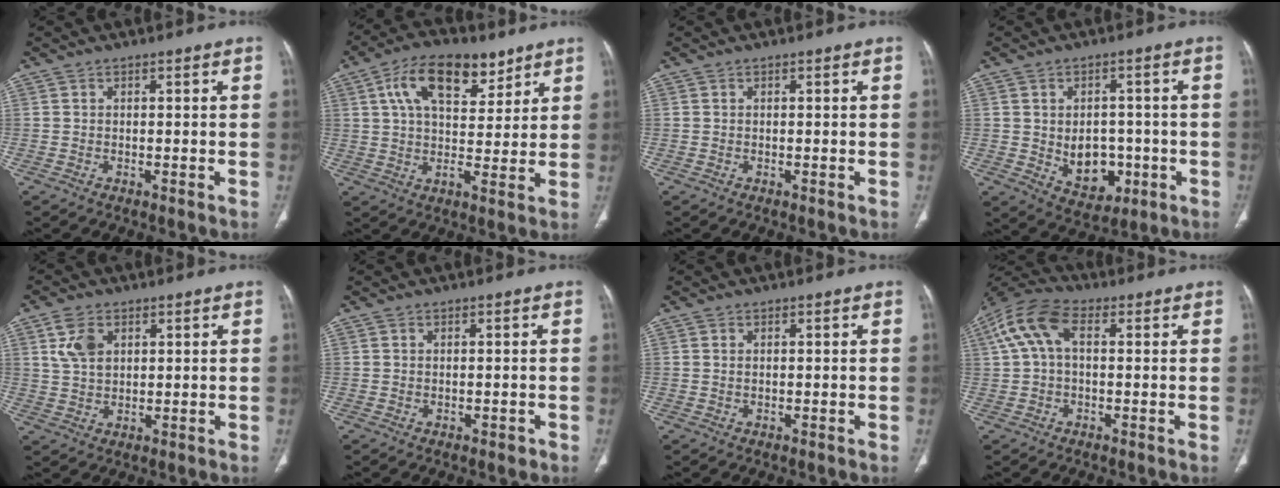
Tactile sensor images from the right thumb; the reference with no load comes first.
{"total": 14.1, "force": [7.2, 7.4, 9.6], "torque": [-0.129, -0.014, 0.121]}
{"total": 0.0}
{"total": 9.1, "force": [-1.6, 6.9, 5.8], "torque": [-0.047, 0.008, -0.003]}
{"total": 5.9, "force": [2.5, 3.8, 3.8], "torque": [-0.061, -0.005, 0.054]}
{"total": 0.8, "force": [-0.2, 0.6, 0.5], "torque": [-0.007, -0.001, 0.001]}
{"total": 0.7, "force": [0.3, 0.4, 0.4], "torque": [-0.009, -0.001, 0.009]}
{"total": 10.3, "force": [2.3, 6.0, 8.1], "torque": [-0.172, 0.036, 0.036]}